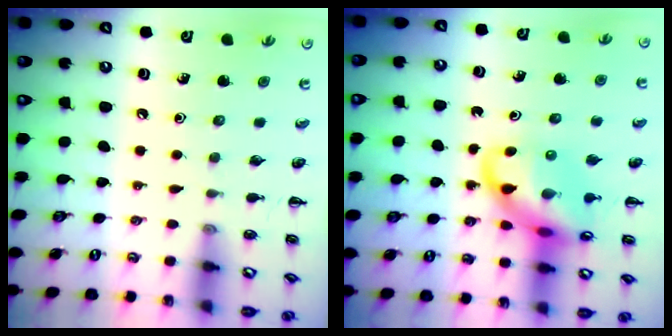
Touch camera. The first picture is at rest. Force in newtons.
{"total": 14.7, "press": 14.5, "slide": 2.3}